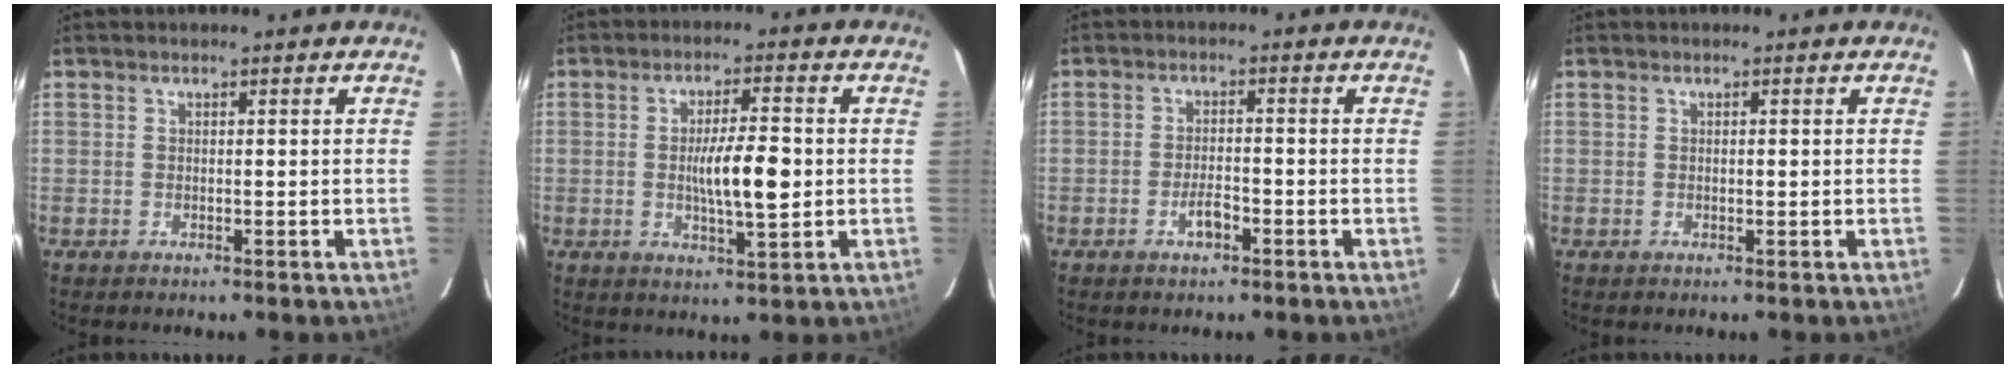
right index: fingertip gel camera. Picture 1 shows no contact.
{"total": 7.9, "force": [-0.4, 1.4, 7.8], "torque": [-0.137, -0.001, -0.006]}
{"total": 3.1, "force": [-1.6, 1.0, 2.4], "torque": [-0.046, 0.002, -0.029]}
{"total": 0.5, "force": [0.0, 0.1, 0.5], "torque": [-0.010, 0.000, 0.001]}